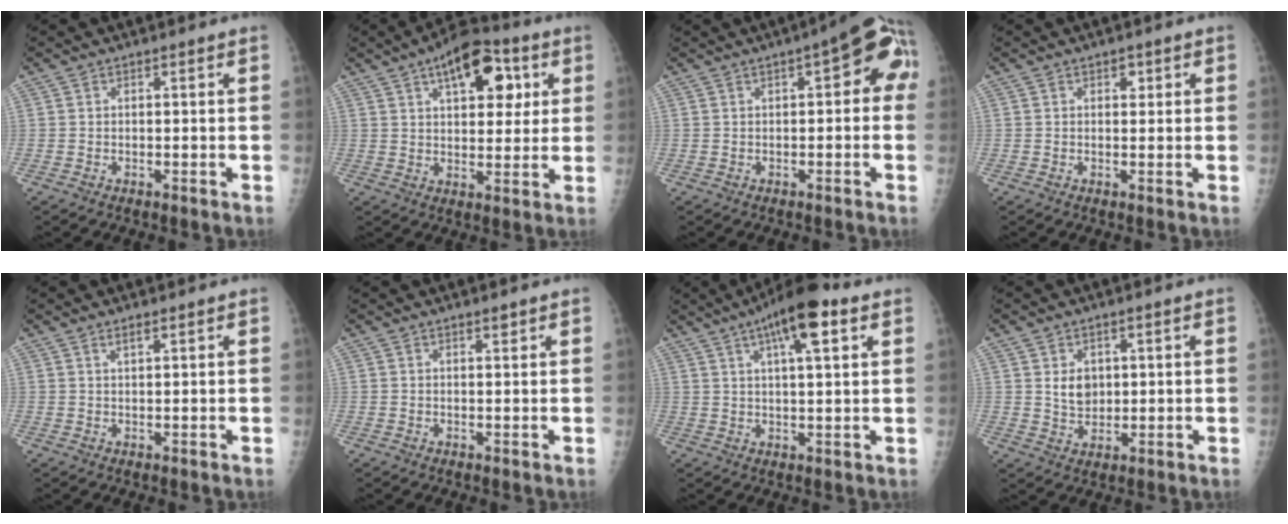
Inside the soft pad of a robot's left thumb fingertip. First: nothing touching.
{"total": 14.0, "force": [5.9, 7.2, 10.5], "torque": [-0.108, 0.000, 0.082]}
{"total": 9.0, "force": [1.4, 3.8, 8.0], "torque": [-0.069, 0.029, 0.003]}
{"total": 1.5, "force": [0.6, 1.1, 0.9], "torque": [0.003, 0.001, 0.004]}
{"total": 1.3, "force": [0.9, 0.3, 0.9], "torque": [-0.010, -0.005, 0.015]}
{"total": 1.1, "force": [0.8, 0.3, 0.7], "torque": [-0.008, -0.004, 0.013]}
{"total": 11.7, "force": [5.8, 3.2, 9.6], "torque": [-0.141, 0.000, 0.085]}
{"total": 4.7, "force": [1.1, 3.6, 2.8], "torque": [-0.023, -0.011, 0.025]}